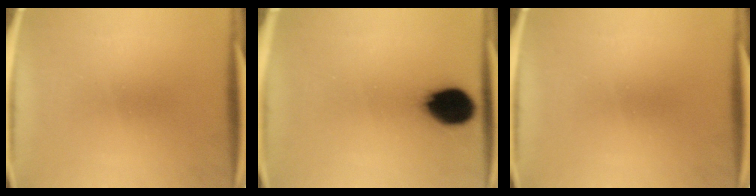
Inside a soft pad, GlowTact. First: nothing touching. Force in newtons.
{"total": 12.9}
{"total": 0.0}